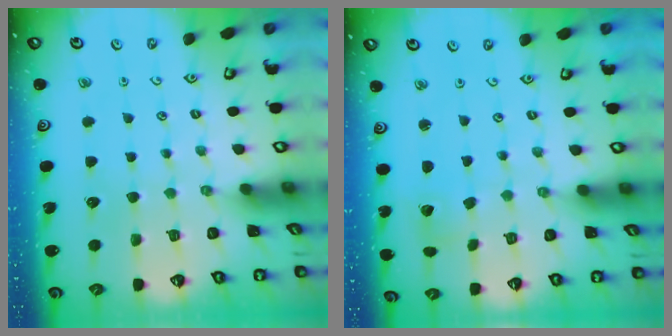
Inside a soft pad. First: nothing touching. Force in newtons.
{"total": 2.0, "press": 2.0, "slide": 0.1}